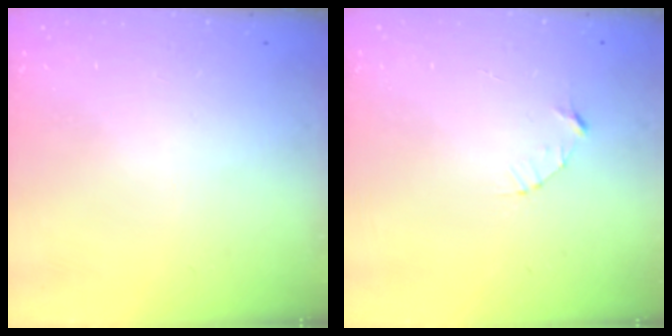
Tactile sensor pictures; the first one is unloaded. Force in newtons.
{"total": 3.1, "press": 3.1, "slide": 0.3}